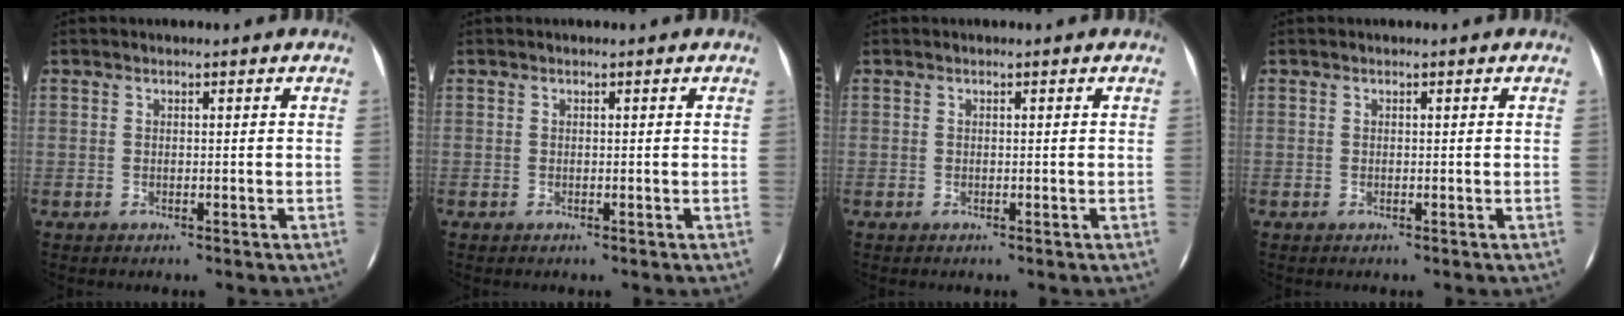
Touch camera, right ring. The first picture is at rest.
{"total": 0.0}
{"total": 0.0}
{"total": 0.0}